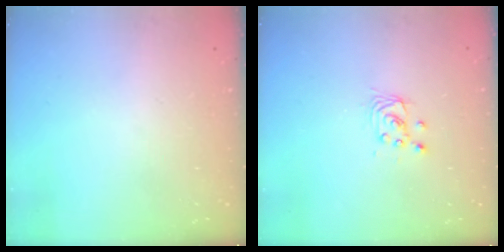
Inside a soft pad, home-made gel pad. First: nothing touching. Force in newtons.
{"total": 2.8, "press": 2.8, "slide": 0.2}